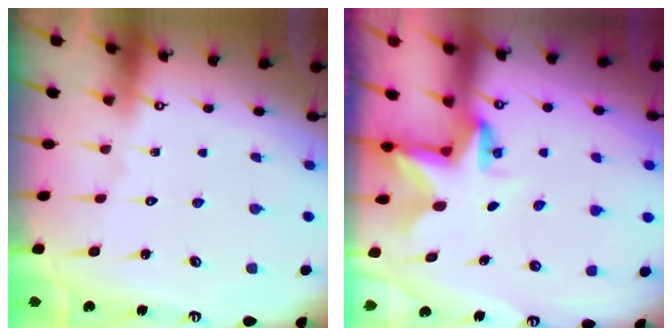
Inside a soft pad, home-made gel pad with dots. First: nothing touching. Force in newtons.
{"total": 3.4, "press": 3.4, "slide": 0.2}